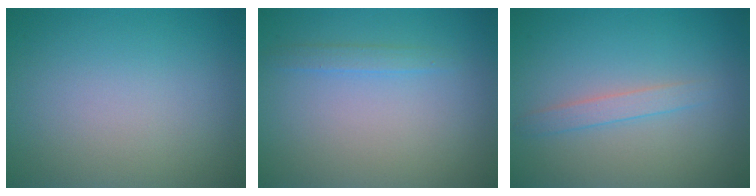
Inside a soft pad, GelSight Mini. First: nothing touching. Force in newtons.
{"total": 1.1, "press": 1.1, "slide": 0.0}
{"total": 1.5, "press": 1.5, "slide": 0.1}